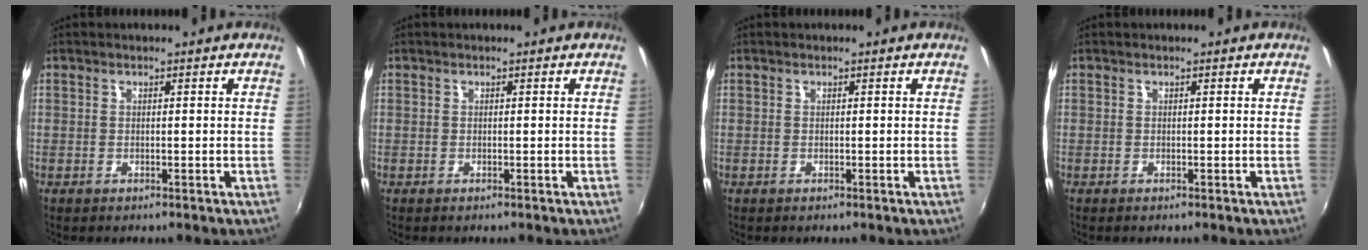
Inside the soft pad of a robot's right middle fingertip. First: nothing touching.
{"total": 0.0}
{"total": 0.0}
{"total": 0.0}